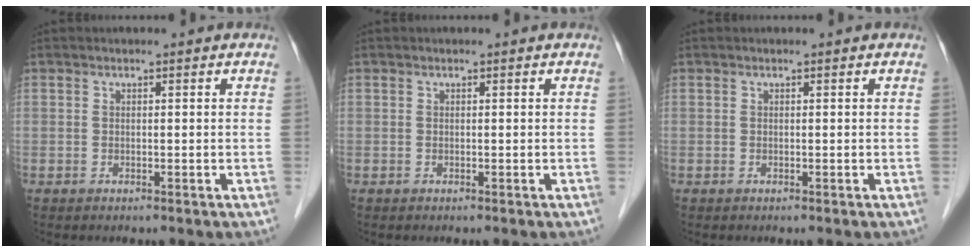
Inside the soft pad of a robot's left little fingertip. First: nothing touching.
{"total": 0.0}
{"total": 0.0}